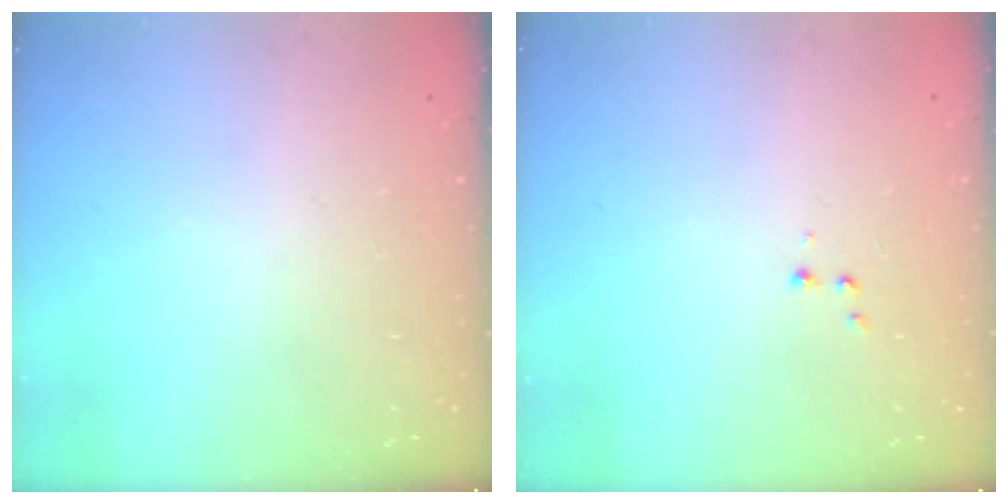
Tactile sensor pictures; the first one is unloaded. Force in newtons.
{"total": 2.6, "press": 2.5, "slide": 0.6}